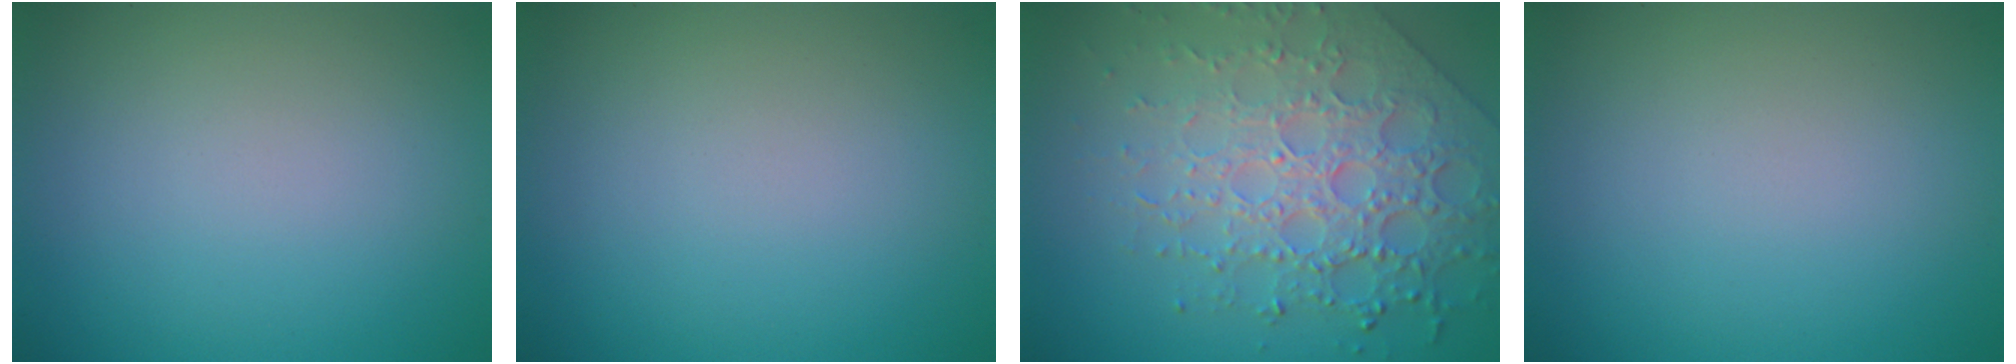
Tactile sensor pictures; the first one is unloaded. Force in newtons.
{"total": 0.0}
{"total": 7.9, "press": 5.5, "slide": 5.6}
{"total": 0.0}